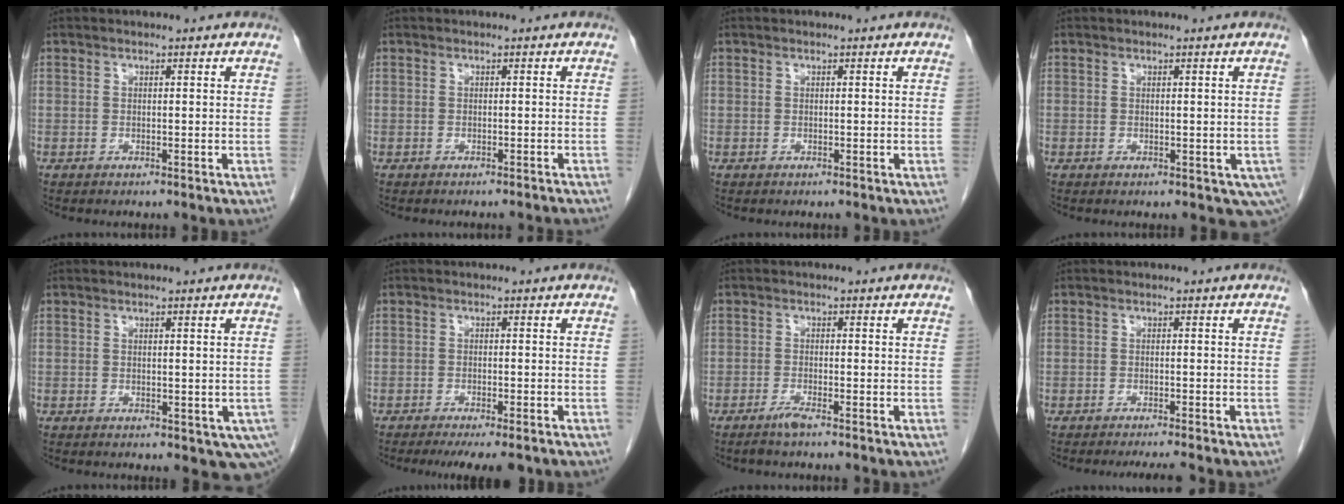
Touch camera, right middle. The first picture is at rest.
{"total": 2.8, "force": [-2.7, -0.3, 0.9], "torque": [-0.013, -0.006, -0.031]}
{"total": 0.0}
{"total": 4.0, "force": [-0.9, 2.3, 3.1], "torque": [-0.028, -0.007, -0.007]}
{"total": 6.0, "force": [-1.8, 3.2, 4.8], "torque": [-0.048, -0.013, -0.020]}
{"total": 7.8, "force": [-6.3, 1.3, 4.5], "torque": [-0.052, -0.013, -0.087]}
{"total": 1.8, "force": [-1.4, -0.2, 1.1], "torque": [-0.028, -0.004, -0.030]}
{"total": 4.4, "force": [-3.9, -0.4, 2.0], "torque": [-0.018, -0.009, -0.057]}